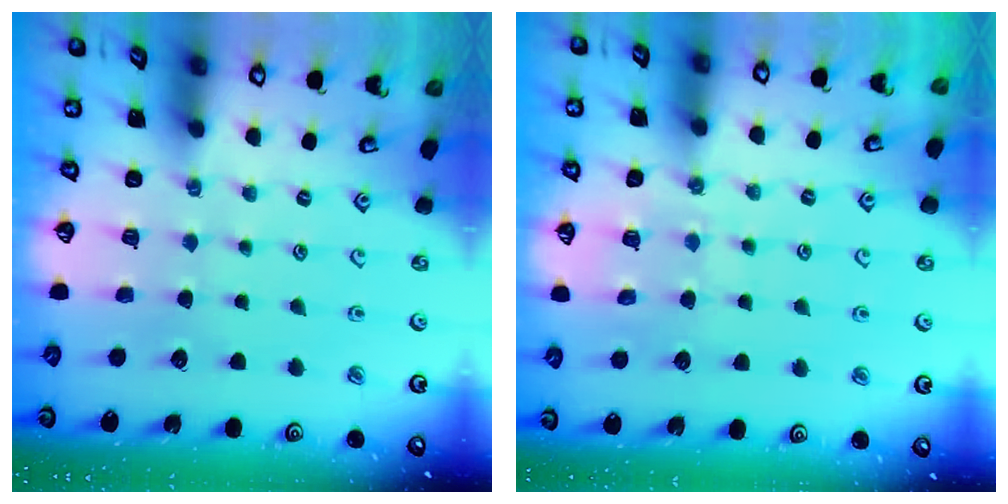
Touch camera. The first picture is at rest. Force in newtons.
{"total": 7.3, "press": 7.3, "slide": 0.8}